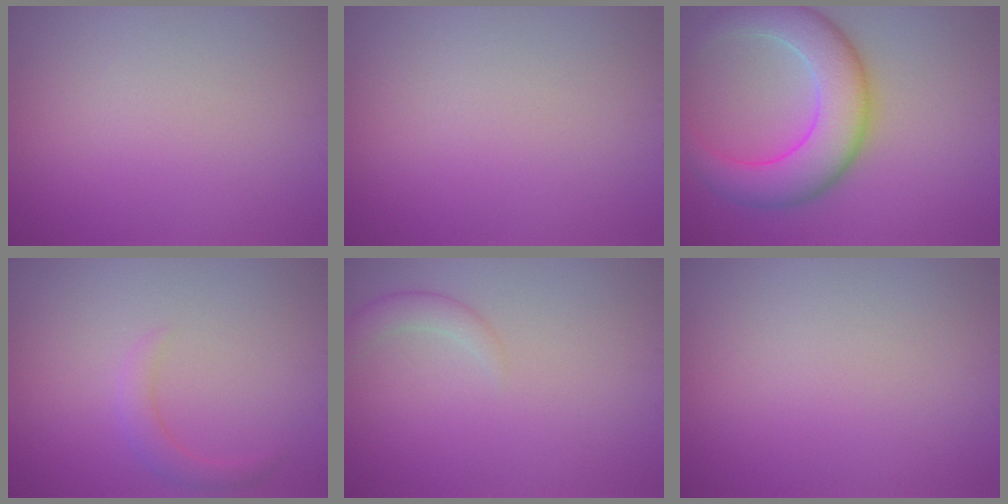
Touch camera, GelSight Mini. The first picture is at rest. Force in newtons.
{"total": 0.0}
{"total": 7.7, "press": 7.7, "slide": 0.3}
{"total": 1.6, "press": 1.6, "slide": 0.2}
{"total": 1.6, "press": 1.6, "slide": 0.0}
{"total": 0.0}